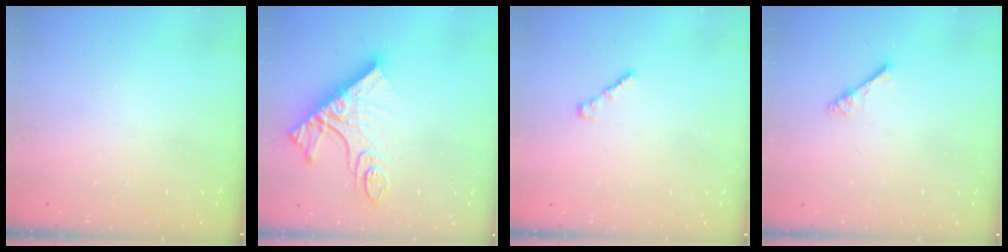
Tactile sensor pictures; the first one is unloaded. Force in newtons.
{"total": 17.3, "press": 17.2, "slide": 1.5}
{"total": 1.3, "press": 1.3, "slide": 0.4}
{"total": 2.8, "press": 2.8, "slide": 0.4}